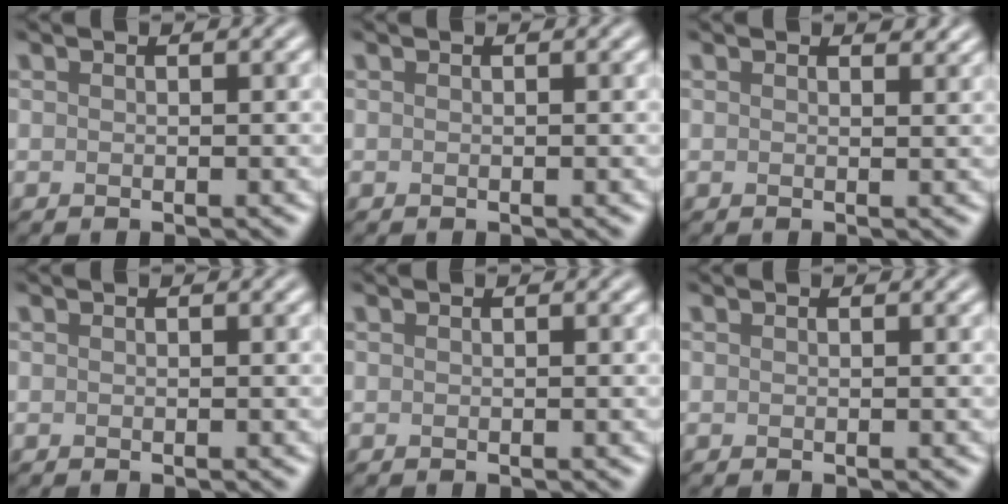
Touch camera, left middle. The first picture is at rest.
{"total": 0.0}
{"total": 0.8, "force": [0.8, 0.2, 0.3], "torque": [-0.004, -0.002, 0.013]}
{"total": 0.0}
{"total": 0.0}
{"total": 0.0}